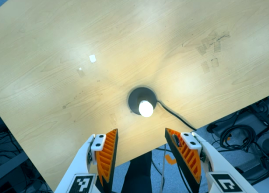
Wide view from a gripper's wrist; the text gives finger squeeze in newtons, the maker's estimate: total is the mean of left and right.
{"total": 0.0}